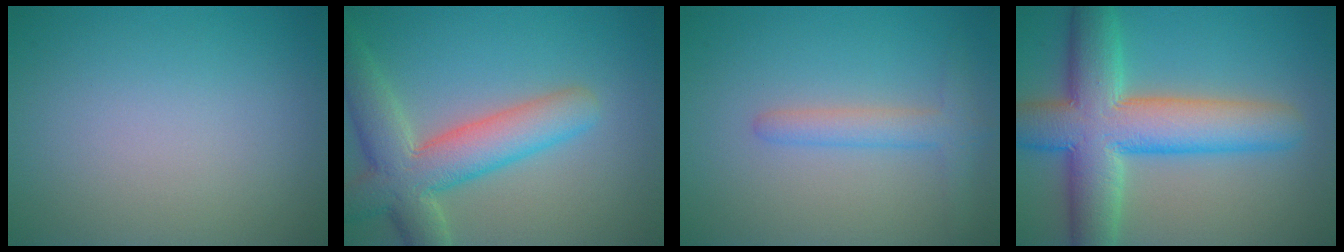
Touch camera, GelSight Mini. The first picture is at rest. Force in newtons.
{"total": 7.4, "press": 7.4, "slide": 0.8}
{"total": 2.6, "press": 2.6, "slide": 0.2}
{"total": 10.3, "press": 10.3, "slide": 0.5}